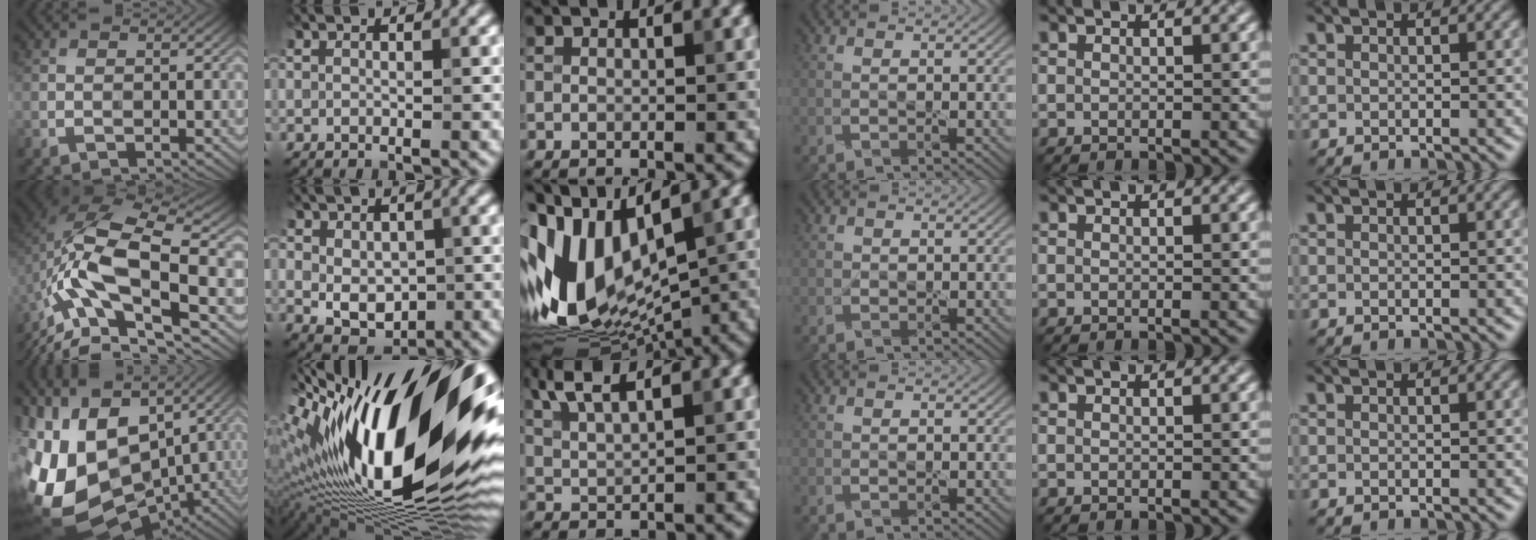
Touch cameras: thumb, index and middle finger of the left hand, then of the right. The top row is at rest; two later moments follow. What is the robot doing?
{"motion": "cut", "object": "origami paper"}